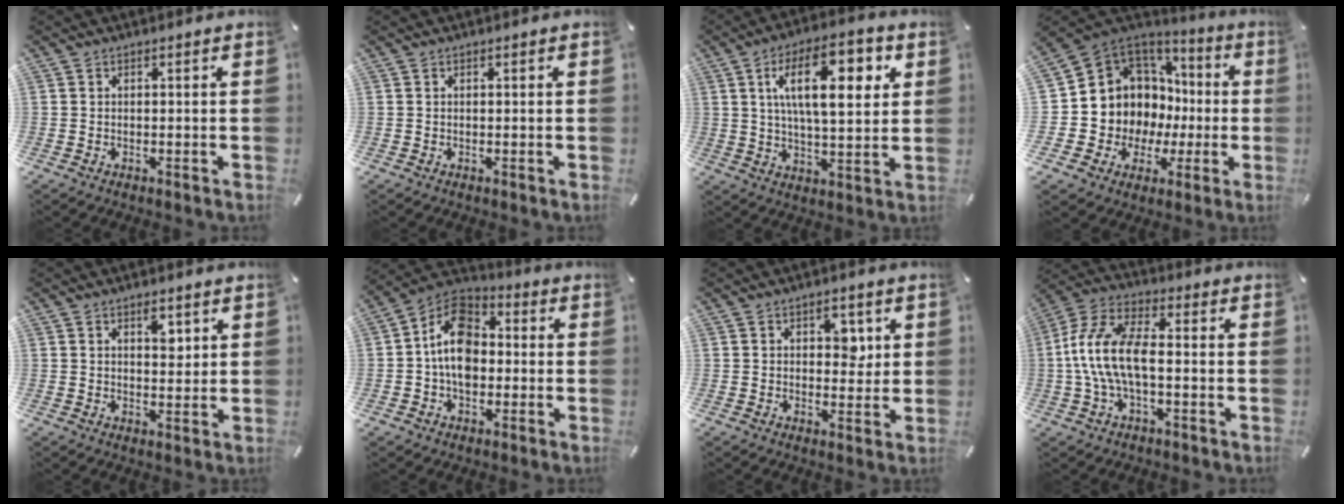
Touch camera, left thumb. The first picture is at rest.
{"total": 0.0}
{"total": 17.2, "force": [6.0, 7.4, 14.4], "torque": [-0.231, -0.001, 0.090]}
{"total": 10.1, "force": [1.8, 9.9, 0.4], "torque": [-0.018, -0.059, 0.059]}
{"total": 4.2, "force": [2.2, 2.3, 2.7], "torque": [-0.019, -0.014, 0.030]}
{"total": 11.6, "force": [-1.2, 8.4, 7.9], "torque": [-0.155, 0.013, -0.025]}
{"total": 5.1, "force": [1.7, 3.3, 3.4], "torque": [-0.027, -0.010, 0.017]}
{"total": 12.2, "force": [-1.8, 5.8, 10.6], "torque": [-0.229, 0.000, -0.034]}